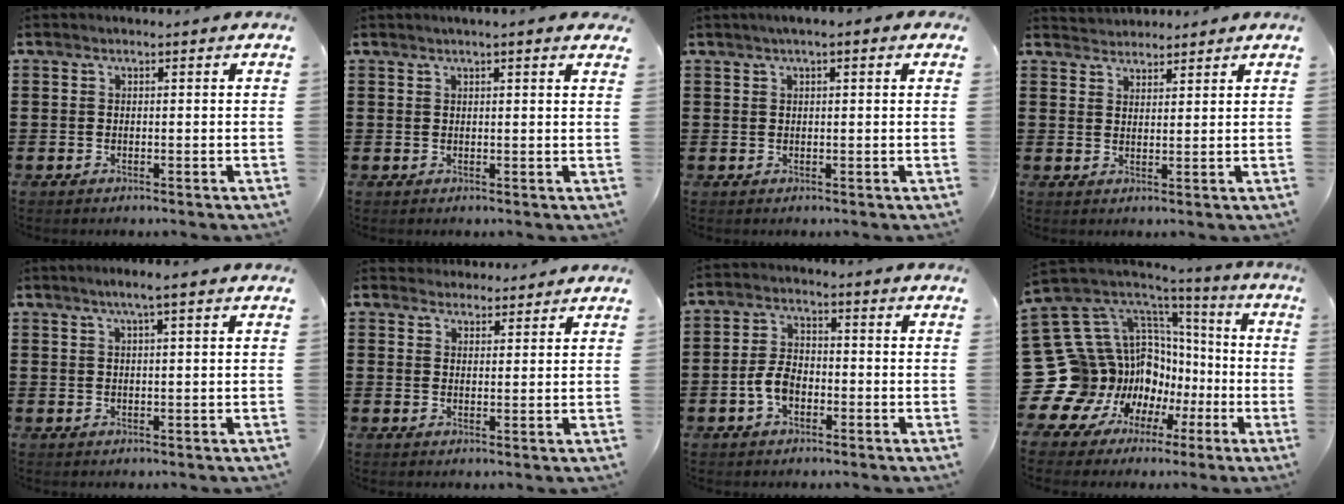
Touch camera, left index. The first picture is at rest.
{"total": 1.4, "force": [1.0, -0.1, 0.9], "torque": [-0.019, 0.000, 0.019]}
{"total": 1.4, "force": [0.5, 0.2, 1.3], "torque": [-0.025, 0.003, 0.009]}
{"total": 2.3, "force": [2.3, 0.4, -0.5], "torque": [0.002, -0.001, 0.045]}
{"total": 2.1, "force": [1.1, -0.1, 1.8], "torque": [-0.035, 0.000, 0.019]}
{"total": 2.5, "force": [2.3, 0.8, -0.1], "torque": [-0.005, 0.000, 0.045]}
{"total": 4.9, "force": [-1.7, 2.9, 3.6], "torque": [-0.091, 0.000, -0.040]}
{"total": 17.0, "force": [-1.8, 15.2, 7.2], "torque": [-0.205, -0.060, 0.026]}